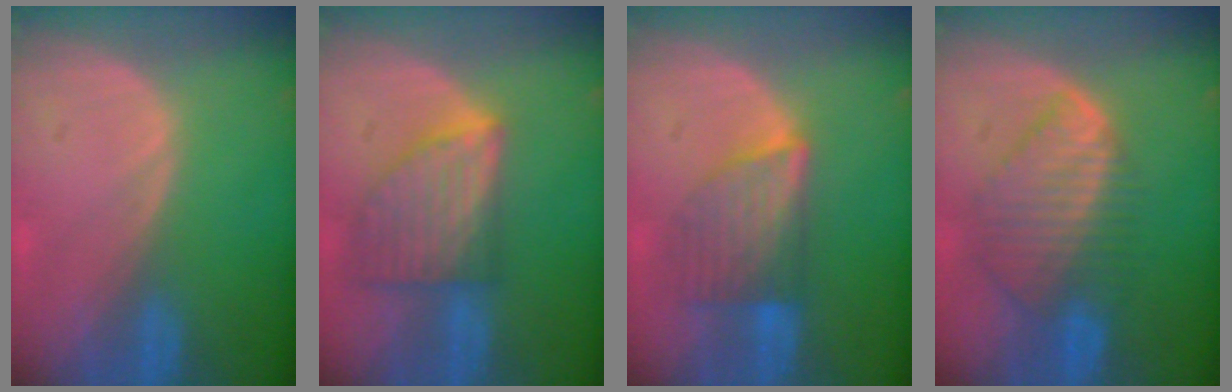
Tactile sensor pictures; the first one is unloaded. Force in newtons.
{"total": 8.0, "press": 7.3, "slide": 3.2}
{"total": 6.7, "press": 6.6, "slide": 1.3}
{"total": 8.4, "press": 7.6, "slide": 3.6}